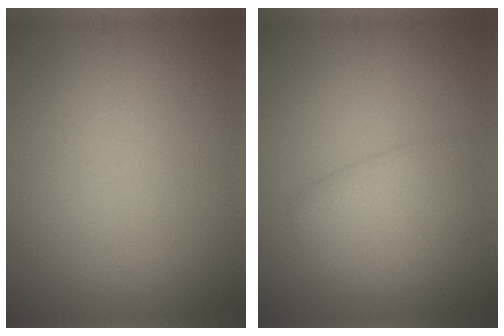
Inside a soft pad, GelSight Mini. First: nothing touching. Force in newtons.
{"total": 3.4, "press": 3.4, "slide": 0.3}